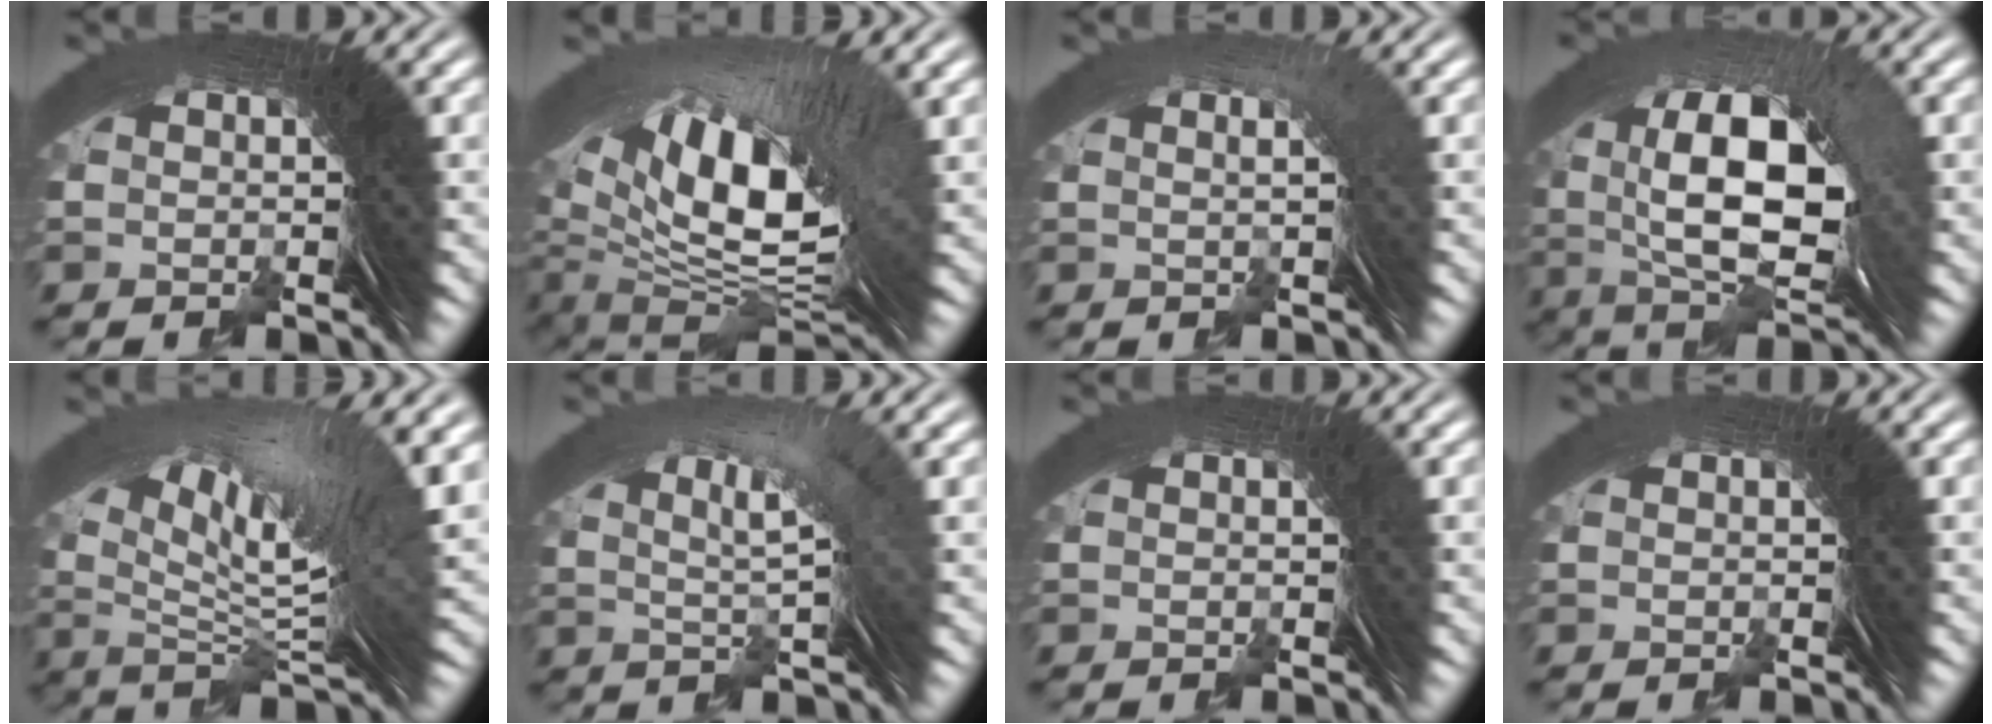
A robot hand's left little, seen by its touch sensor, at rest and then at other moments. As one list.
[{"total": 10.7, "force": [0.3, 5.5, 9.1], "torque": [-0.165, -0.031, 0.032]}, {"total": 1.4, "force": [0.1, -1.1, 0.9], "torque": [-0.004, 0.015, 0.003]}, {"total": 9.3, "force": [1.2, 4.7, 7.9], "torque": [-0.130, -0.009, 0.035]}, {"total": 10.1, "force": [3.5, 3.2, 9.0], "torque": [-0.130, 0.015, 0.054]}, {"total": 3.4, "force": [1.6, -0.7, 2.8], "torque": [-0.026, 0.018, 0.025]}, {"total": 0.0}, {"total": 0.0}]